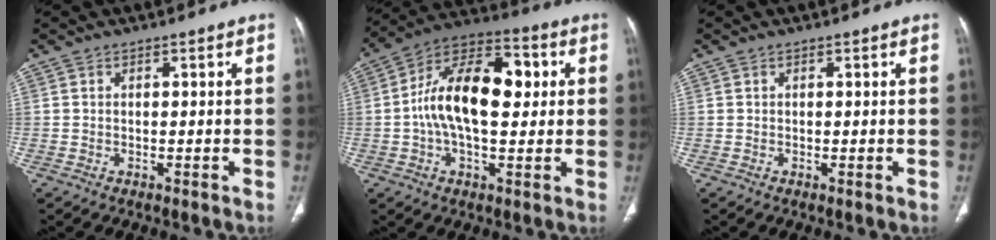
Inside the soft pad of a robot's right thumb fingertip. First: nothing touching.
{"total": 17.8, "force": [1.7, 9.6, 15.0], "torque": [-0.240, 0.032, 0.020]}
{"total": 0.0}